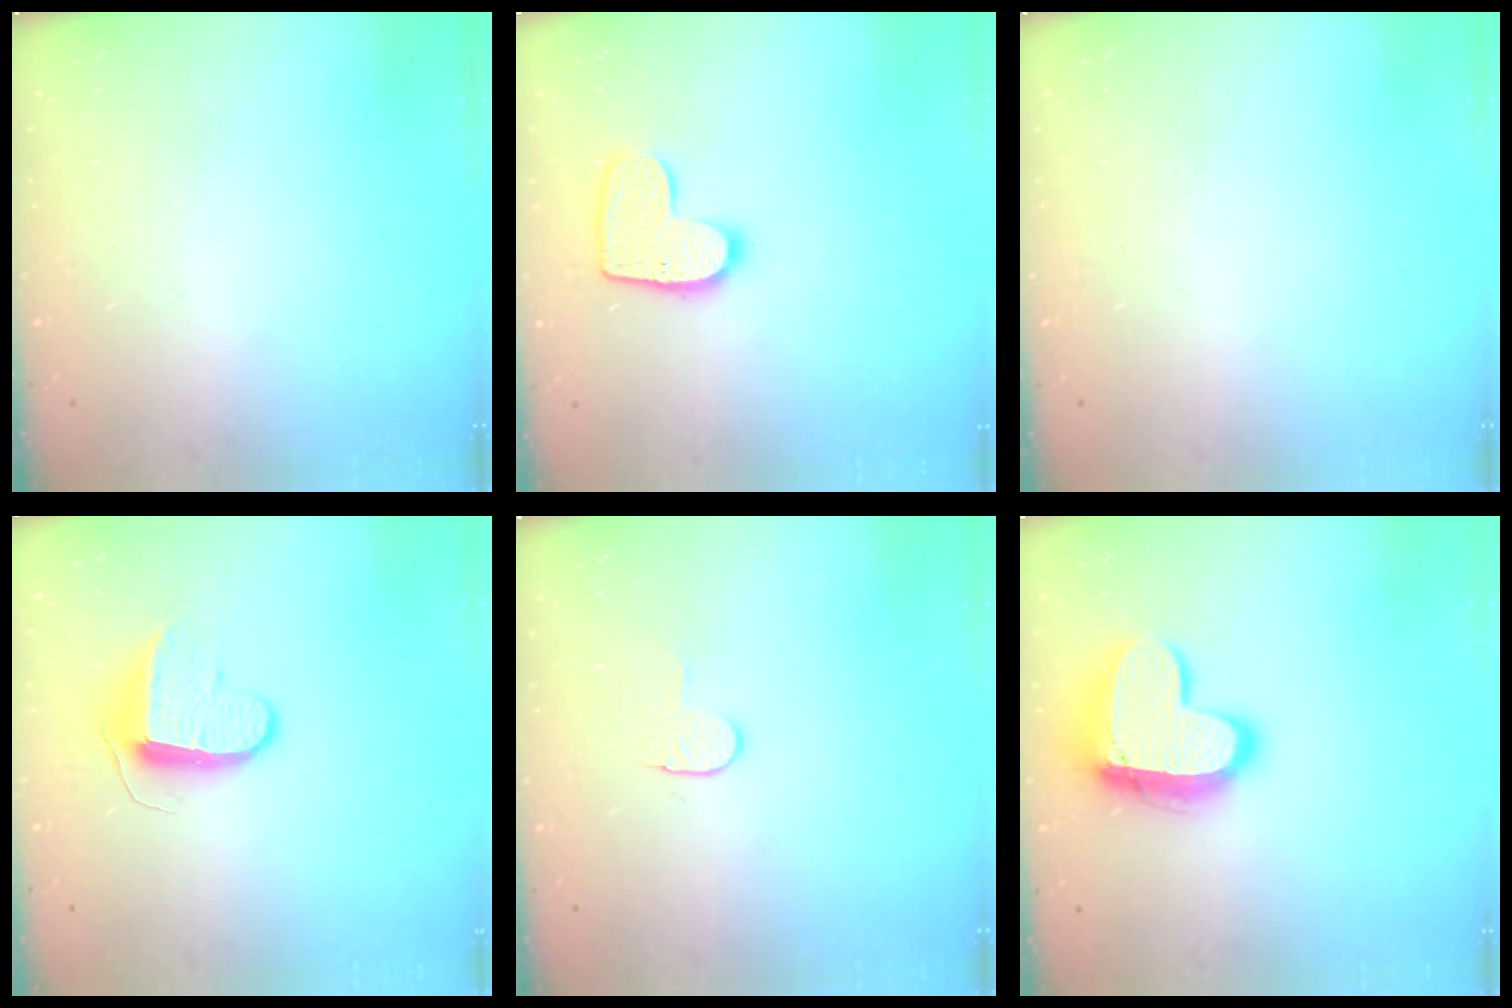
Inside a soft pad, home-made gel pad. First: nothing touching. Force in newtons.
{"total": 10.9, "press": 10.9, "slide": 0.6}
{"total": 0.0}
{"total": 9.1, "press": 9.1, "slide": 0.3}
{"total": 4.1, "press": 4.1, "slide": 0.4}
{"total": 16.6, "press": 16.5, "slide": 1.4}